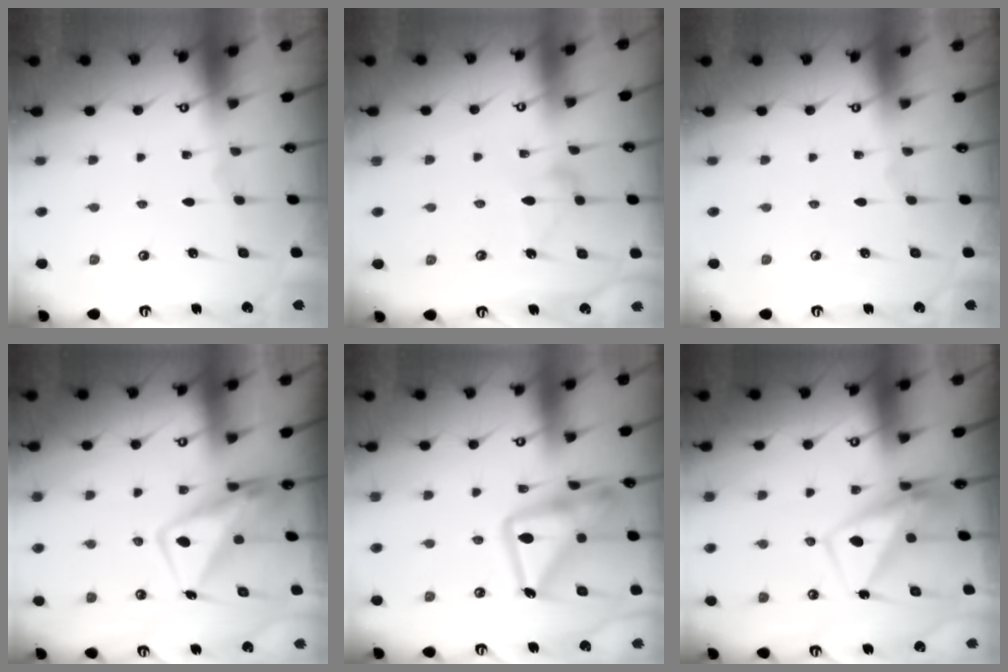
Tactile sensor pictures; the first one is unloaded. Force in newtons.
{"total": 7.5, "press": 7.5, "slide": 0.4}
{"total": 0.0}
{"total": 11.1, "press": 11.0, "slide": 1.2}
{"total": 21.5, "press": 21.4, "slide": 1.5}
{"total": 9.2, "press": 9.0, "slide": 1.6}